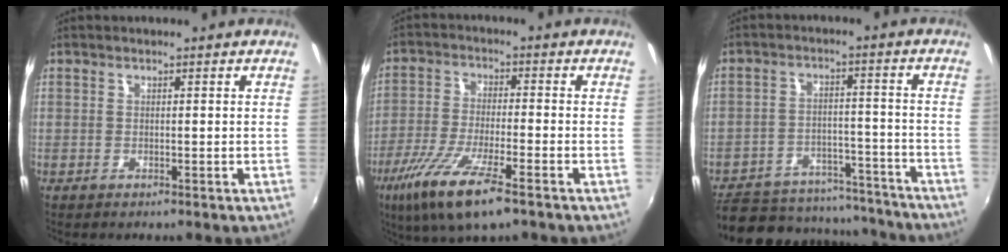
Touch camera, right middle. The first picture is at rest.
{"total": 12.9, "force": [-7.6, 2.5, 10.2], "torque": [-0.219, -0.034, -0.146]}
{"total": 21.0, "force": [-17.0, 9.5, 8.0], "torque": [-0.177, 0.019, -0.206]}